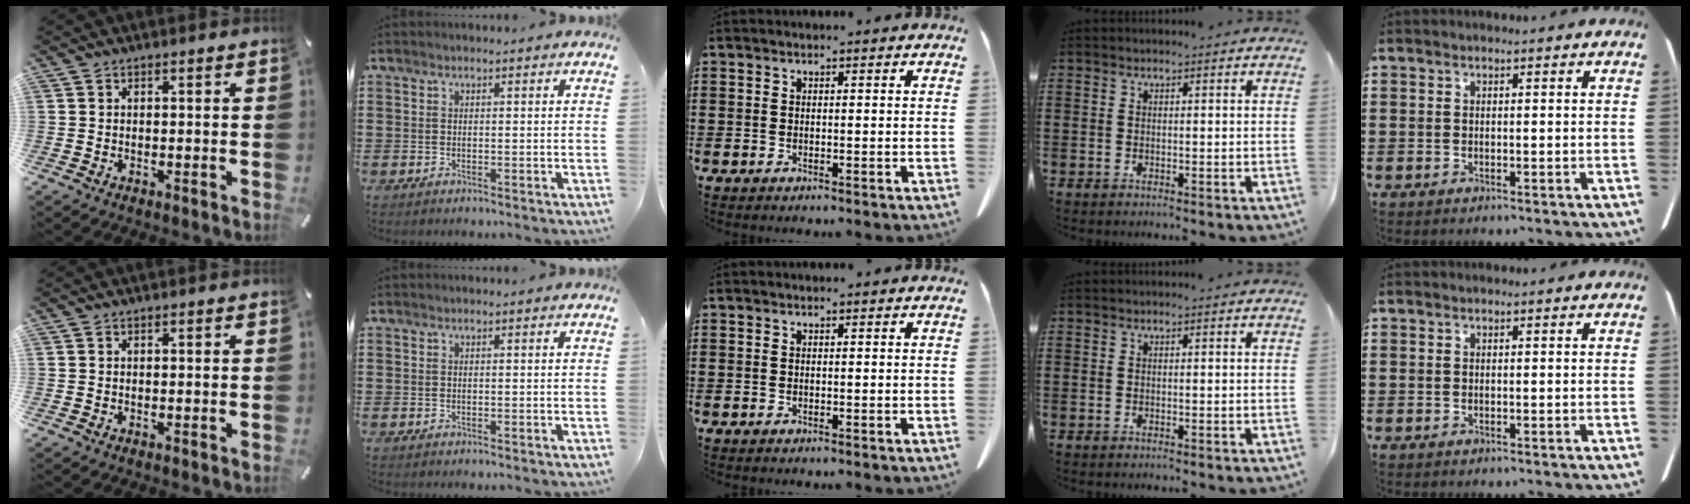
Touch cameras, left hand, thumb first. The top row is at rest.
{}